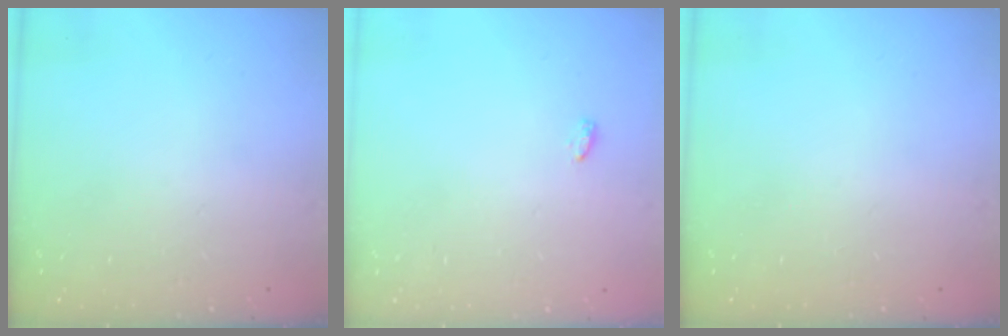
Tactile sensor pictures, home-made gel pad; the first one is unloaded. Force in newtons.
{"total": 6.5, "press": 3.1, "slide": 5.7}
{"total": 0.0}